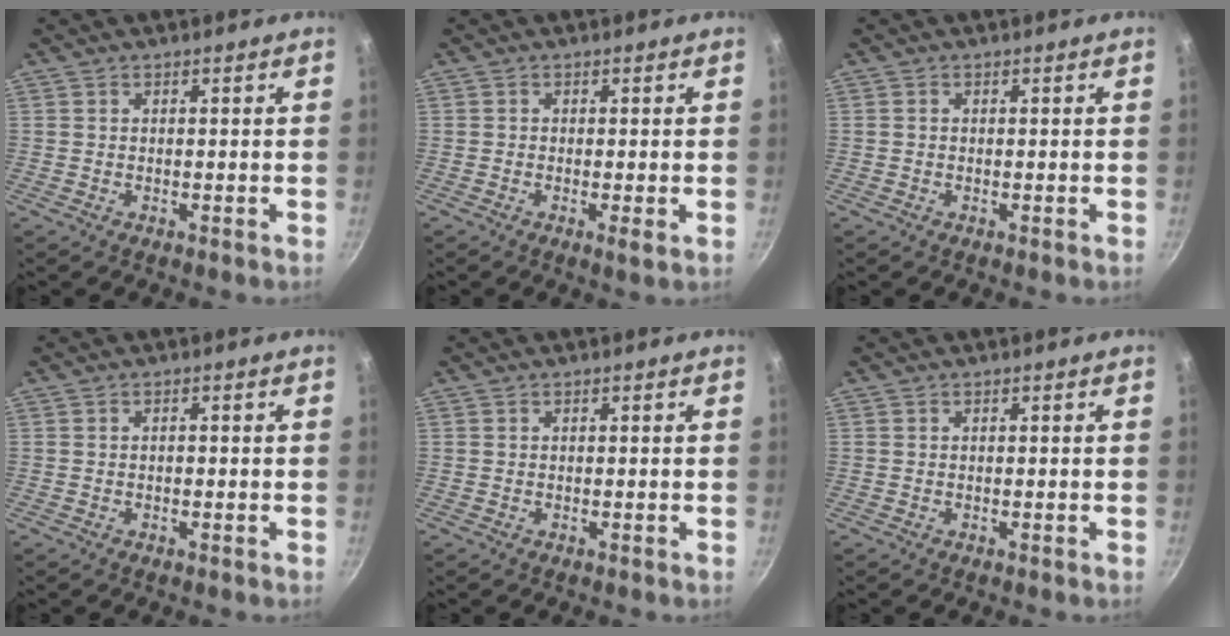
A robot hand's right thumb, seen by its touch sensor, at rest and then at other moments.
{"total": 1.7, "force": [-0.4, 0.3, 1.6], "torque": [-0.030, -0.006, -0.008]}
{"total": 0.0}
{"total": 0.5, "force": [-0.2, 0.3, 0.4], "torque": [-0.006, 0.004, -0.003]}
{"total": 0.0}
{"total": 0.0}